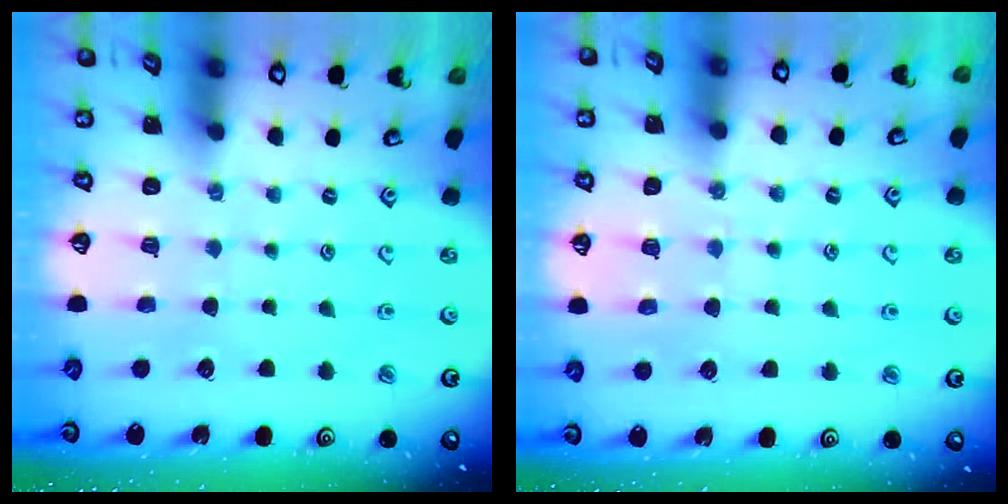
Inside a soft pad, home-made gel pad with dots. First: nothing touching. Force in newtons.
{"total": 7.4, "press": 7.3, "slide": 0.8}